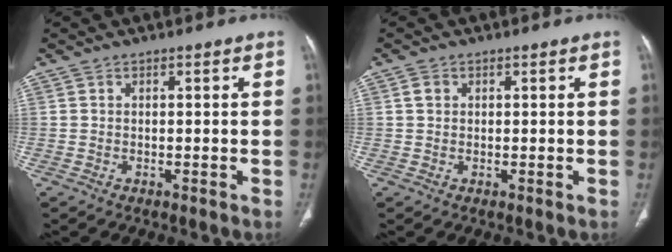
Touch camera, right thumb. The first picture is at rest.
{"total": 1.3, "force": [0.4, 1.1, 0.6], "torque": [-0.008, 0.003, 0.007]}